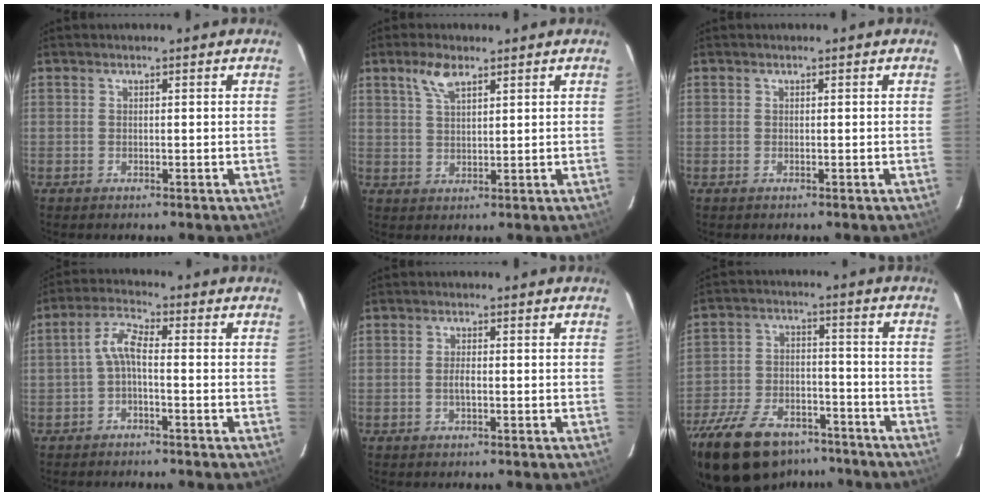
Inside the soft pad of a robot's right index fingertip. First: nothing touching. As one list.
[{"total": 4.7, "force": [3.1, 1.7, 3.2], "torque": [-0.061, 0.007, 0.060]}, {"total": 0.0}, {"total": 4.0, "force": [-1.4, 1.0, 3.7], "torque": [-0.085, 0.015, -0.030]}, {"total": 1.6, "force": [-0.4, 0.5, 1.4], "torque": [-0.029, -0.001, -0.008]}, {"total": 23.8, "force": [-17.4, 11.3, 11.7], "torque": [-0.263, -0.015, -0.271]}]